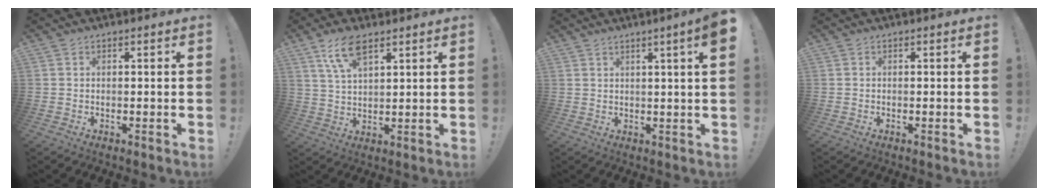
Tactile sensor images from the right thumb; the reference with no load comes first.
{"total": 8.9, "force": [5.4, 3.5, 6.1], "torque": [-0.116, -0.010, 0.101]}
{"total": 4.7, "force": [2.2, -0.4, 4.1], "torque": [-0.064, -0.010, 0.032]}
{"total": 0.0}